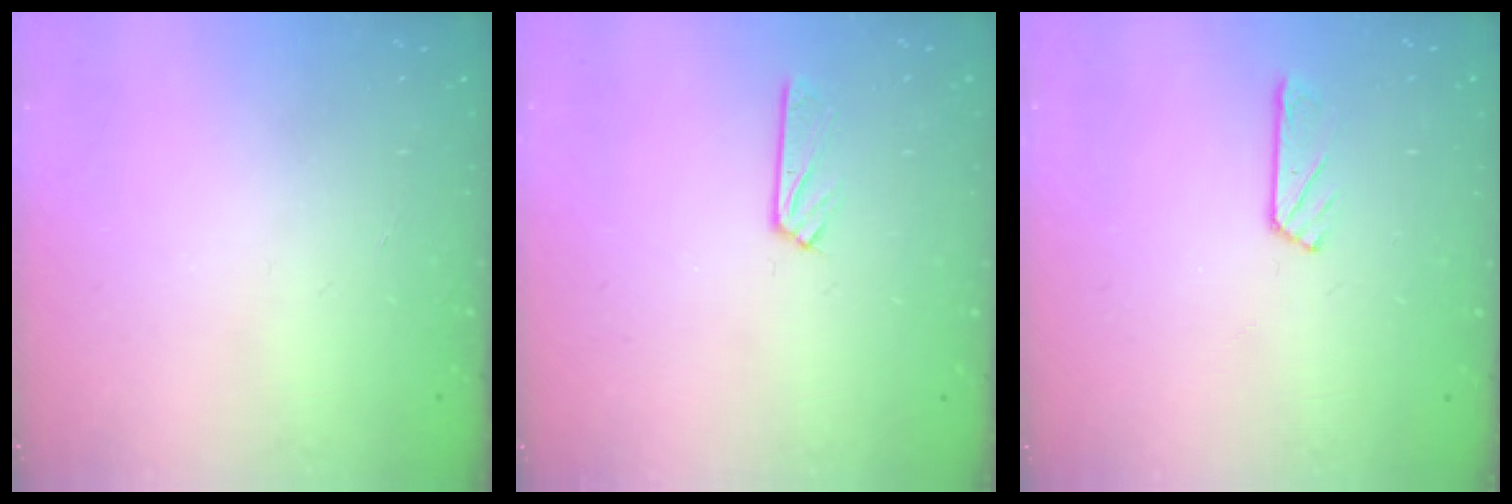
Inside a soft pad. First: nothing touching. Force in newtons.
{"total": 2.6, "press": 2.5, "slide": 0.3}
{"total": 2.9, "press": 2.9, "slide": 0.3}